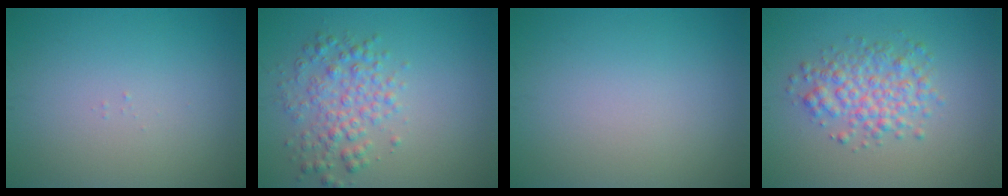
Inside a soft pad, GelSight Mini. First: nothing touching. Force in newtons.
{"total": 3.5, "press": 3.5, "slide": 0.0}
{"total": 0.0}
{"total": 3.9, "press": 3.9, "slide": 0.1}